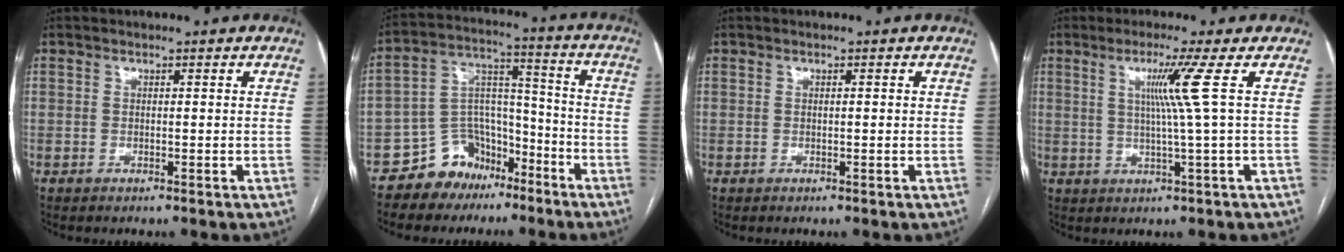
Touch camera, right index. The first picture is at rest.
{"total": 10.2, "force": [-7.2, 6.8, 2.3], "torque": [-0.041, 0.054, -0.122]}
{"total": 0.5, "force": [0.1, 0.0, 0.5], "torque": [-0.008, 0.001, 0.001]}
{"total": 6.0, "force": [1.5, -2.4, 5.3], "torque": [-0.102, -0.006, 0.033]}